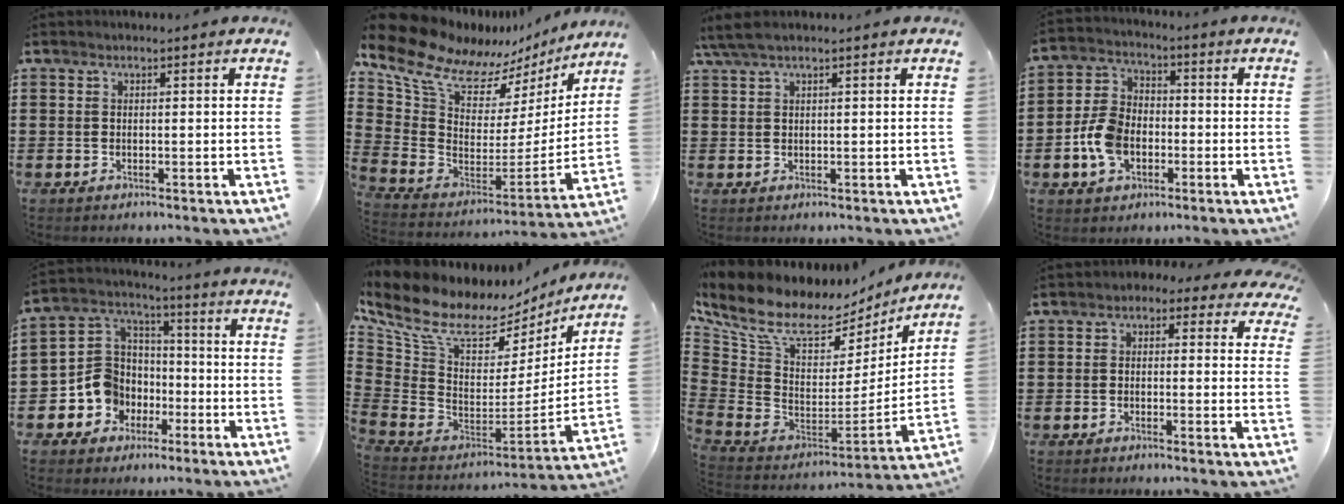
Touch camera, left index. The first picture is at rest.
{"total": 11.4, "force": [8.9, 5.3, 4.8], "torque": [-0.151, -0.063, 0.155]}
{"total": 2.7, "force": [1.6, 0.3, 2.1], "torque": [-0.043, 0.001, 0.030]}
{"total": 7.8, "force": [-2.4, 5.5, 5.1], "torque": [-0.132, 0.007, -0.051]}
{"total": 9.0, "force": [-3.2, 8.1, 2.1], "torque": [-0.090, 0.010, -0.062]}
{"total": 9.1, "force": [5.9, 4.8, 5.1], "torque": [-0.137, -0.044, 0.100]}
{"total": 8.9, "force": [6.0, 4.4, 5.0], "torque": [-0.134, -0.046, 0.103]}
{"total": 1.6, "force": [-0.4, 1.3, 0.9], "torque": [-0.022, 0.011, -0.011]}